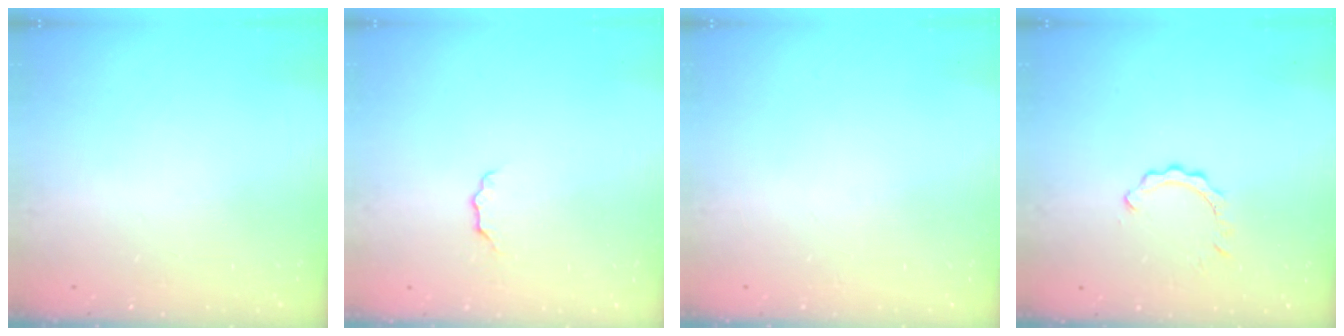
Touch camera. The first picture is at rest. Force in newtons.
{"total": 3.7, "press": 3.6, "slide": 0.6}
{"total": 0.0}
{"total": 2.3, "press": 2.3, "slide": 0.3}